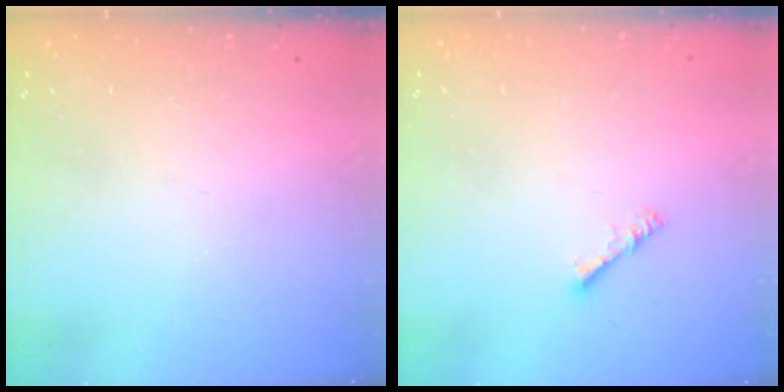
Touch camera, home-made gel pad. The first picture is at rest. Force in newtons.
{"total": 2.4, "press": 2.4, "slide": 0.3}